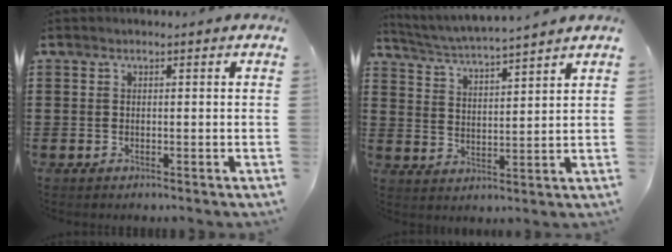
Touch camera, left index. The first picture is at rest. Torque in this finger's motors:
{"motor_torque": [2.14, 0.00, 0.13, 0.05]}